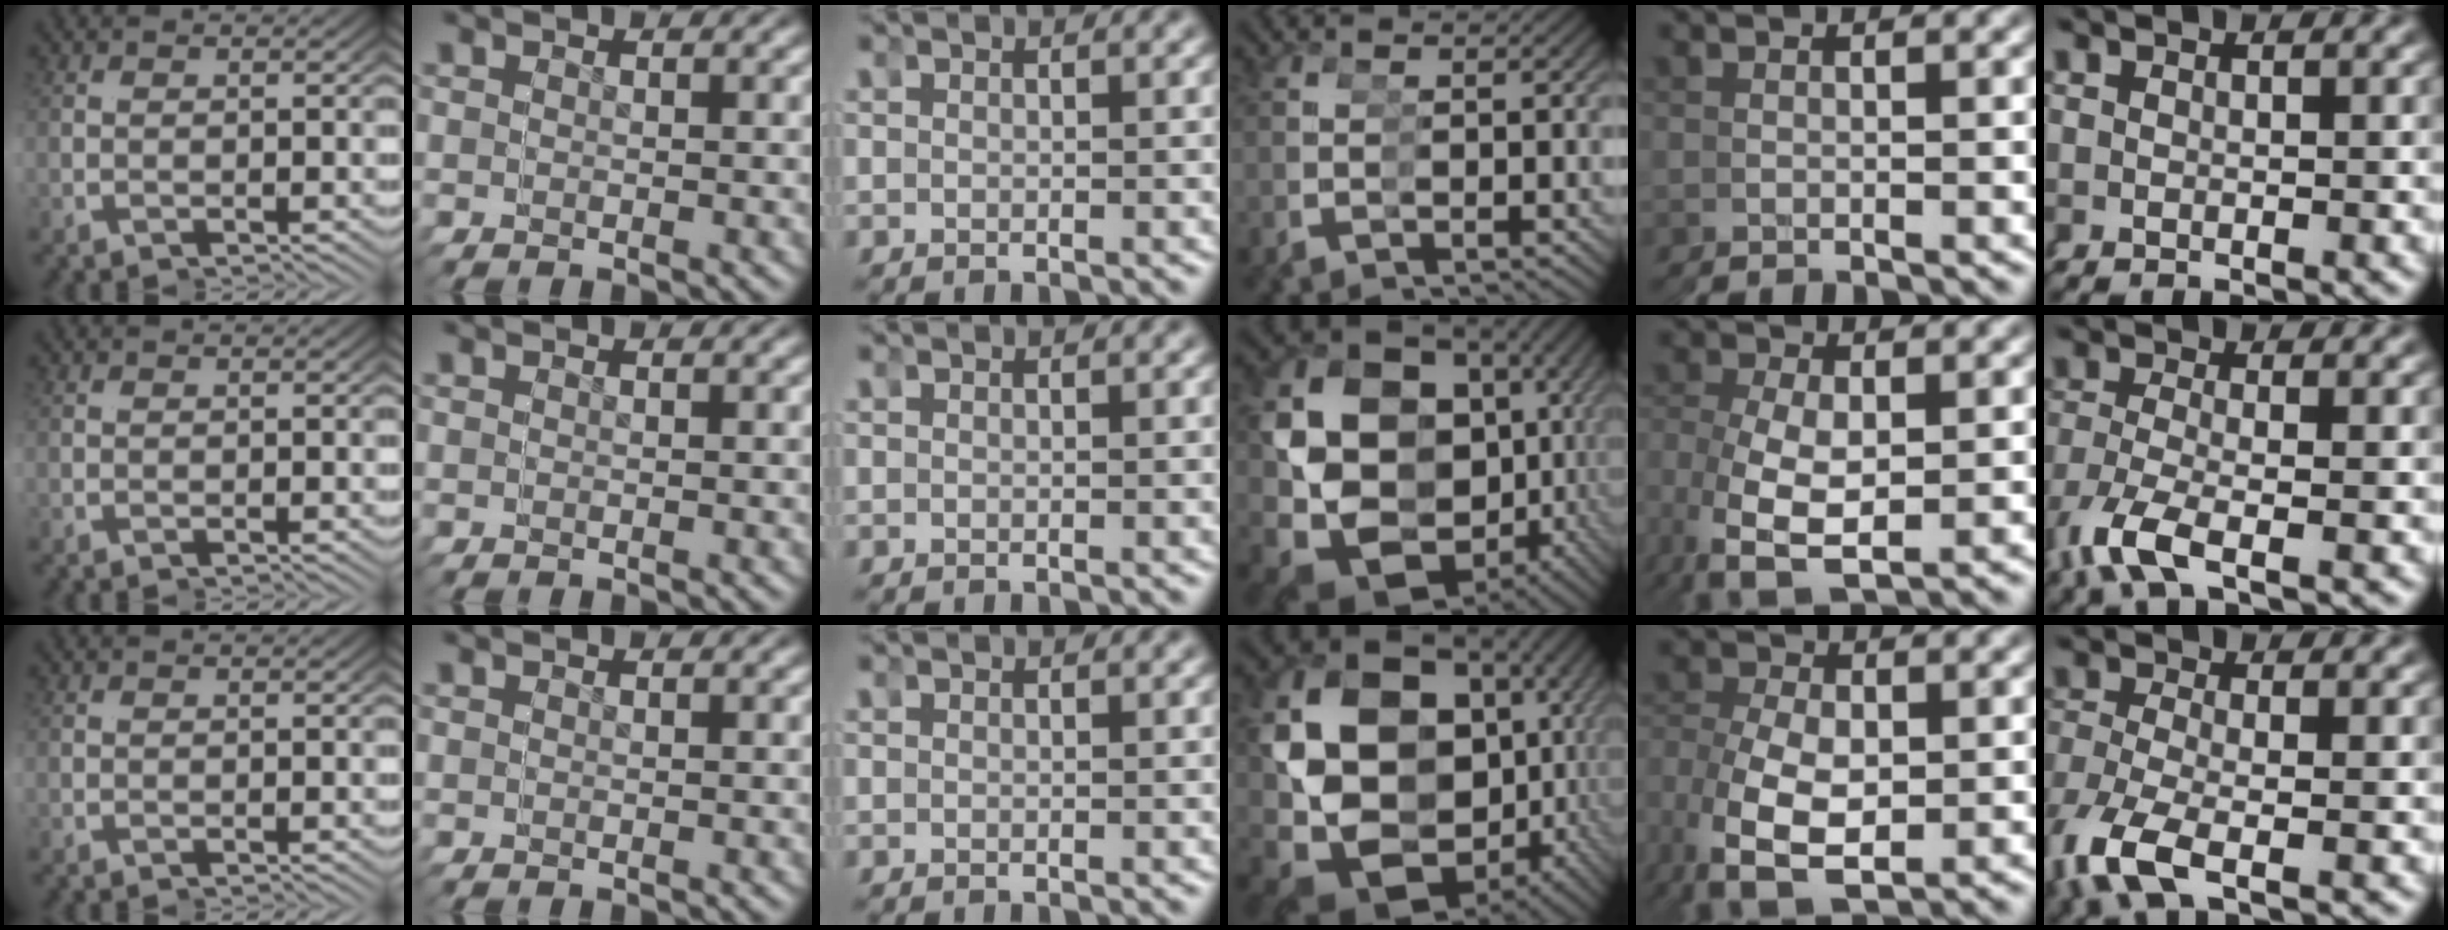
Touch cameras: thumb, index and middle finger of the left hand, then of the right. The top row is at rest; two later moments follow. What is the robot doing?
{"motion": "grasp_and_lifting", "object": "pipette"}